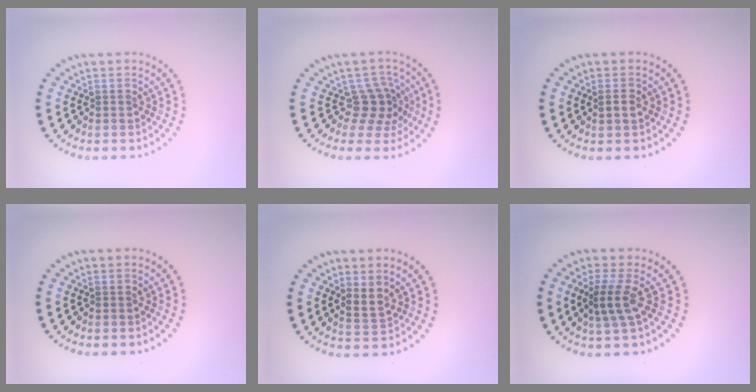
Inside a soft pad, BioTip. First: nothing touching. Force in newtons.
{"total": 2.8, "press": 2.2, "slide": 1.8}
{"total": 1.0, "press": 1.0, "slide": 0.1}
{"total": 0.0}
{"total": 1.7, "press": 1.3, "slide": 1.0}
{"total": 2.5, "press": 2.0, "slide": 1.5}